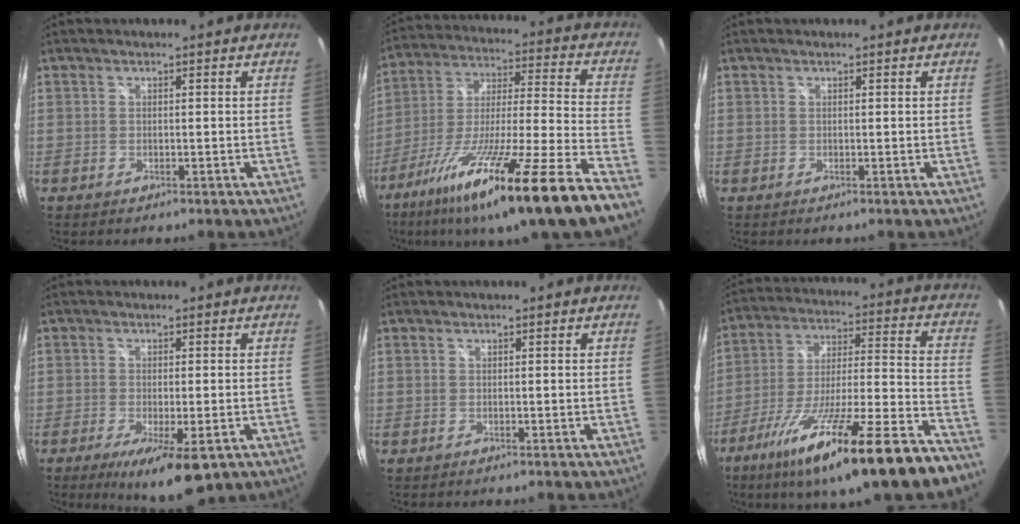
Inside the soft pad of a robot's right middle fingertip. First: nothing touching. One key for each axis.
{"total": 25.9, "fx": -17.7, "fy": -1.2, "fz": 18.9, "tx": -0.313, "ty": -0.071, "tz": -0.293}
{"total": 0.0}
{"total": 9.3, "fx": -4.7, "fy": 2.3, "fz": 7.7, "tx": -0.138, "ty": -0.027, "tz": -0.066}
{"total": 0.0}
{"total": 27.5, "fx": -19.6, "fy": 1.9, "fz": 19.3, "tx": -0.306, "ty": -0.058, "tz": -0.306}